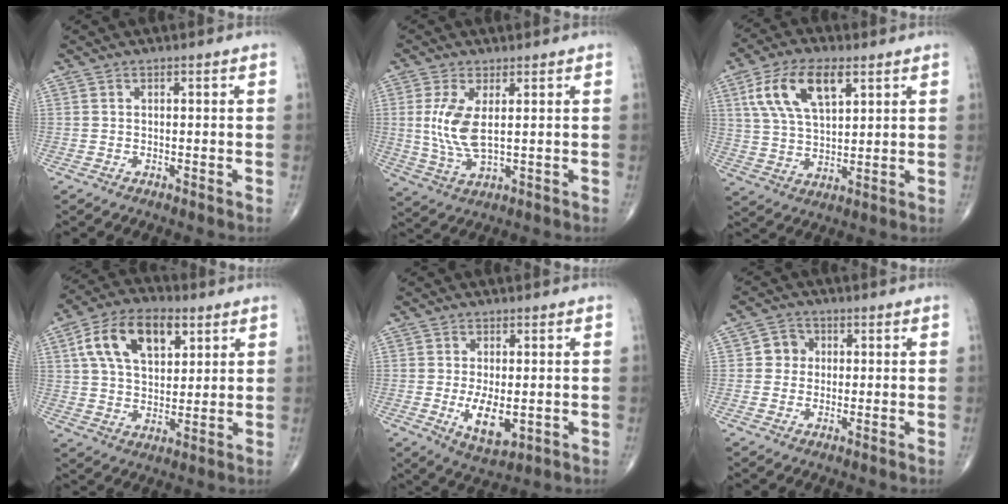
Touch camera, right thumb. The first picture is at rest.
{"total": 8.2, "force": [1.3, 3.2, 7.4], "torque": [-0.166, -0.015, 0.034]}
{"total": 13.0, "force": [5.5, 6.3, 10.0], "torque": [-0.181, -0.006, 0.104]}
{"total": 14.7, "force": [5.6, 8.5, 10.5], "torque": [-0.164, -0.001, 0.098]}
{"total": 7.0, "force": [-1.0, 3.3, 6.1], "torque": [-0.097, -0.016, -0.007]}
{"total": 3.8, "force": [0.4, 3.6, 1.2], "torque": [0.007, 0.007, -0.001]}